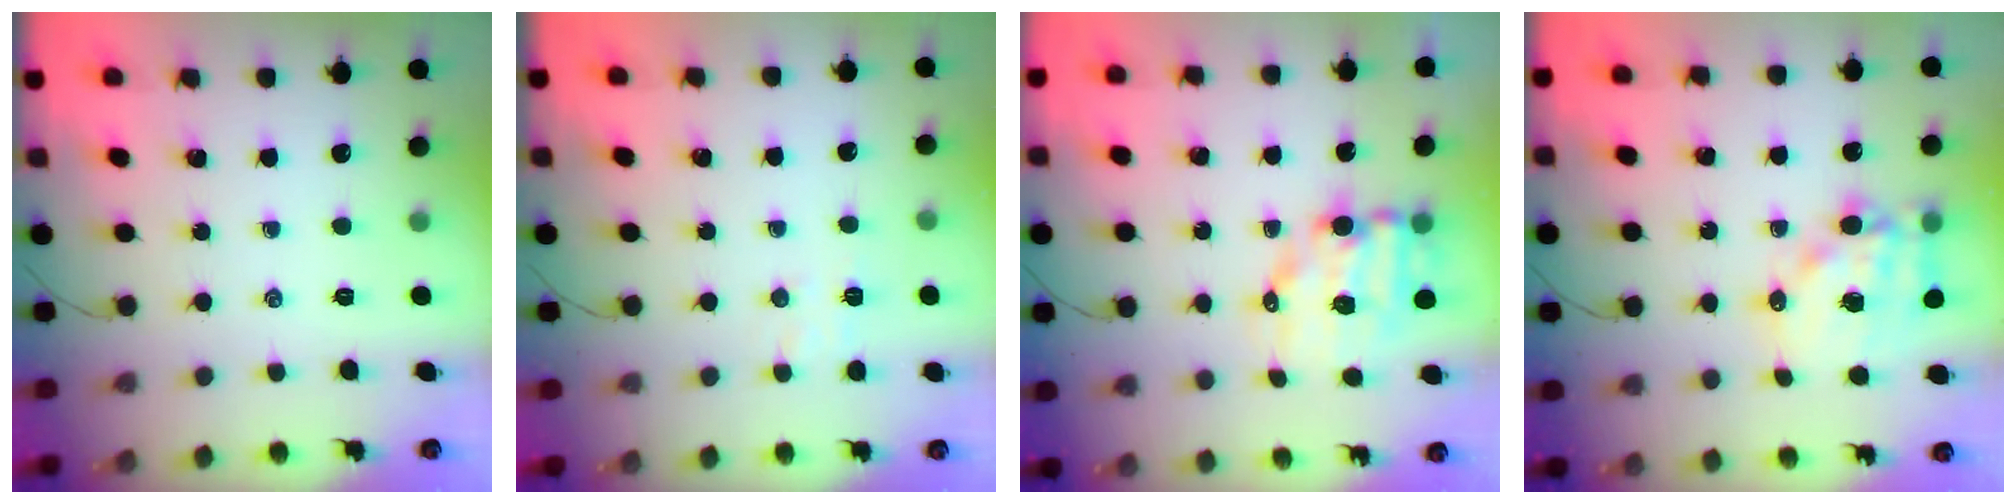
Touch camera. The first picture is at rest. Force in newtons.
{"total": 5.4, "press": 5.4, "slide": 0.9}
{"total": 9.3, "press": 9.1, "slide": 2.1}
{"total": 14.2, "press": 13.9, "slide": 3.3}